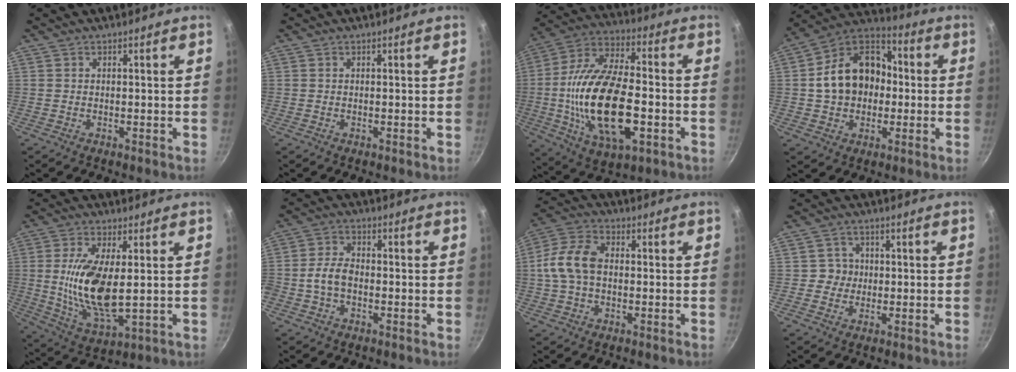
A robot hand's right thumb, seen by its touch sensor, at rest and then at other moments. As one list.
[{"total": 0.0}, {"total": 23.9, "force": [-4.0, 11.4, 20.6], "torque": [-0.389, 0.021, -0.071]}, {"total": 16.7, "force": [0.0, 12.7, 10.7], "torque": [-0.152, 0.042, -0.014]}, {"total": 14.3, "force": [1.2, 5.9, 13.0], "torque": [-0.250, -0.018, 0.027]}, {"total": 5.0, "force": [-1.4, 3.2, 3.5], "torque": [-0.066, 0.024, -0.036]}, {"total": 9.5, "force": [0.0, 6.3, 7.2], "torque": [-0.139, 0.029, -0.012]}, {"total": 3.1, "force": [-0.1, 3.1, 0.4], "torque": [0.021, 0.008, -0.007]}]